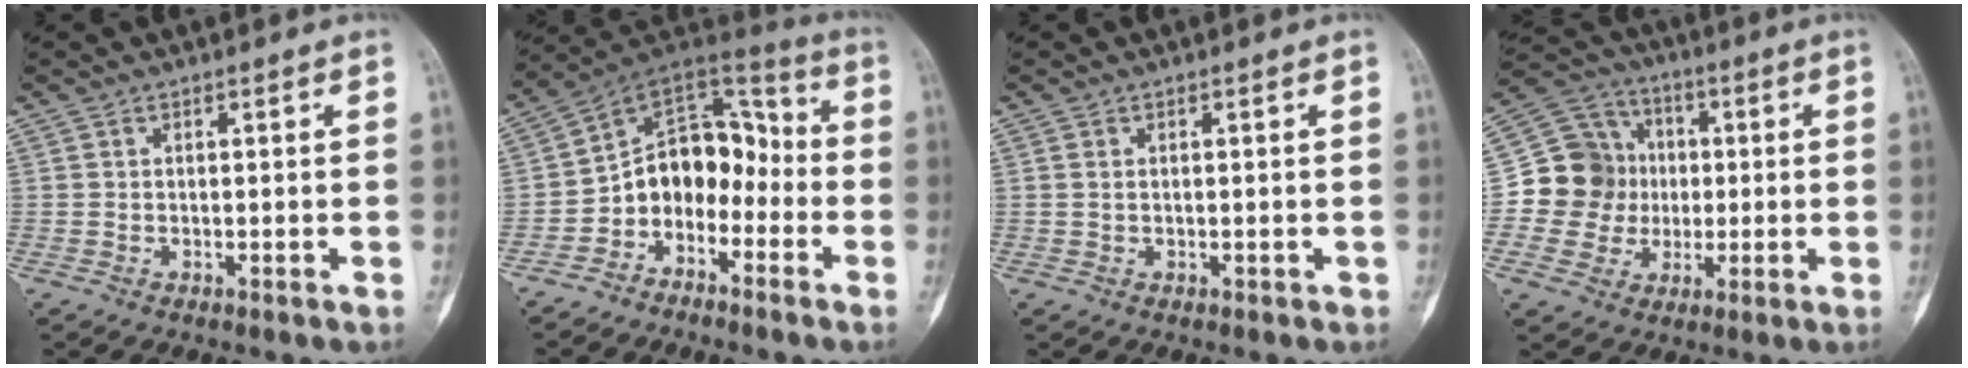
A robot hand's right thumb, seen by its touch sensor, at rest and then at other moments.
{"total": 12.8, "force": [-4.5, 9.5, 7.3], "torque": [-0.064, 0.095, -0.092]}
{"total": 0.8, "force": [0.0, 0.6, 0.4], "torque": [-0.007, 0.000, 0.001]}
{"total": 13.1, "force": [-0.2, 12.3, 4.4], "torque": [-0.036, 0.026, -0.005]}